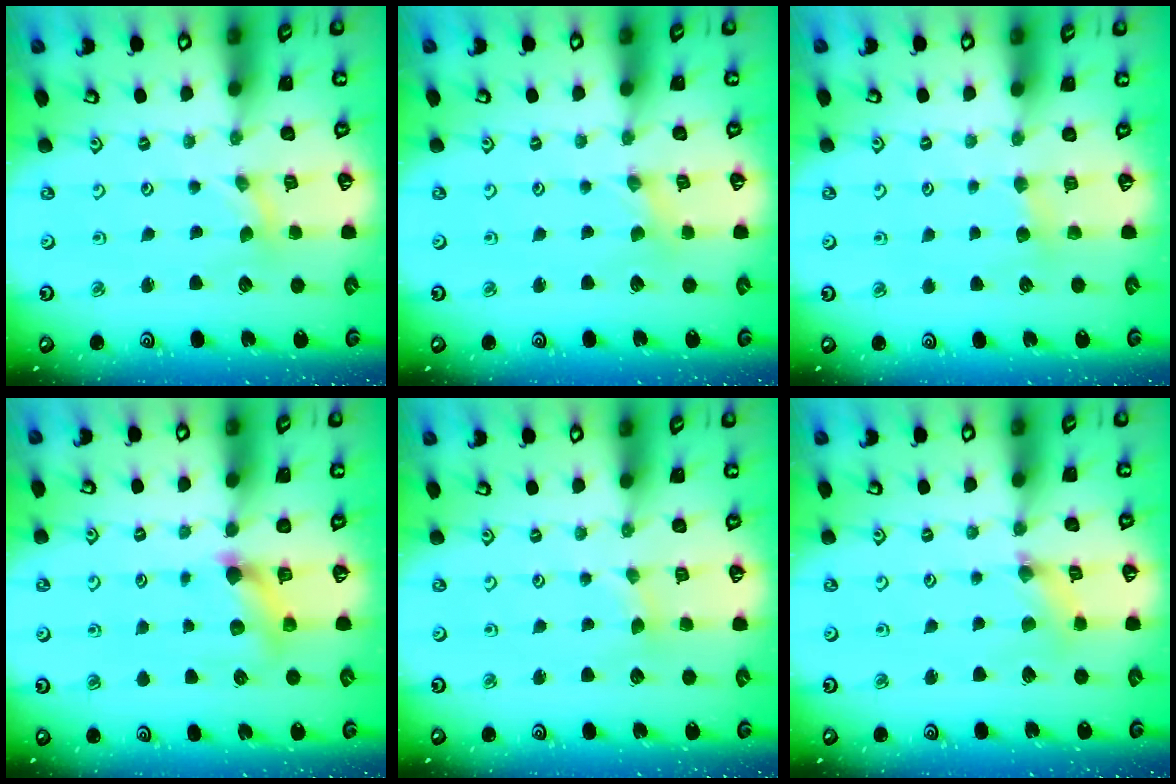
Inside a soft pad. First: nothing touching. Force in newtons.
{"total": 0.0}
{"total": 3.0, "press": 3.0, "slide": 0.4}
{"total": 6.9, "press": 6.9, "slide": 0.5}
{"total": 1.0, "press": 1.0, "slide": 0.2}
{"total": 2.4, "press": 2.4, "slide": 0.4}